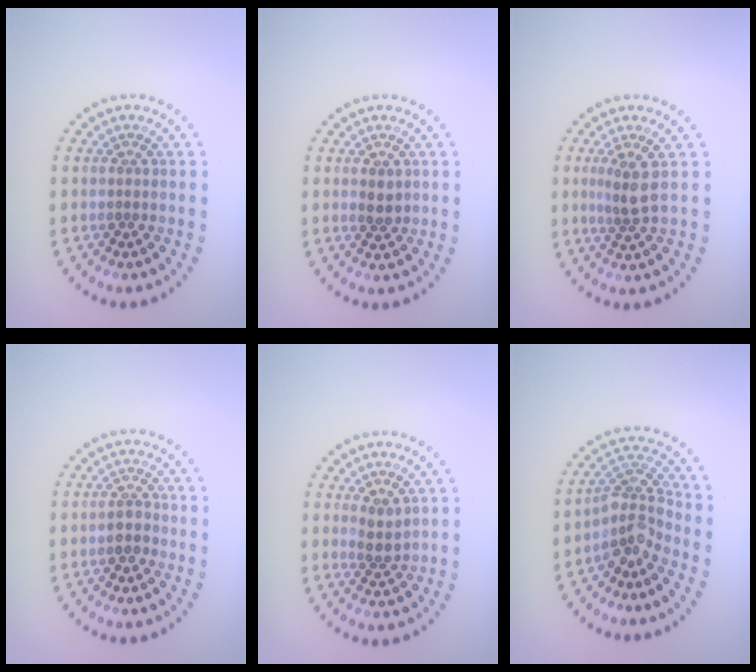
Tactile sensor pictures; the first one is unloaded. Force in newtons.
{"total": 1.4, "press": 1.4, "slide": 0.2}
{"total": 2.3, "press": 1.8, "slide": 1.5}
{"total": 1.6, "press": 1.4, "slide": 0.7}
{"total": 1.5, "press": 1.2, "slide": 0.8}
{"total": 3.5, "press": 2.6, "slide": 2.3}